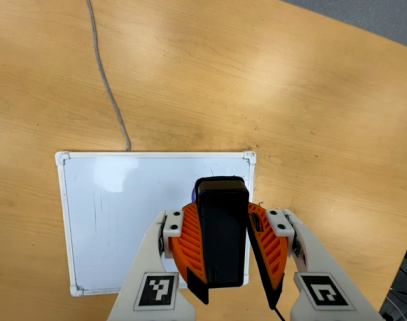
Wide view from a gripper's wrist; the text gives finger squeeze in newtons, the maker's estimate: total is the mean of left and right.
{"total": 8.0, "left": 8.4, "right": 7.5}